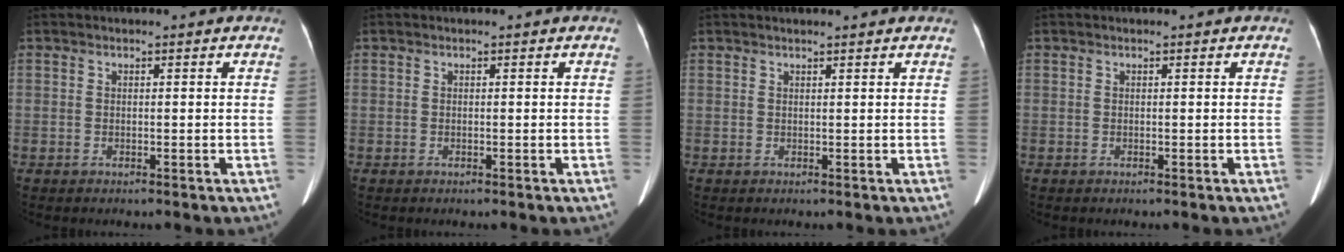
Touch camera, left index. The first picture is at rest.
{"total": 0.0}
{"total": 2.9, "force": [2.7, 0.1, 1.2], "torque": [-0.012, 0.012, 0.031]}
{"total": 0.0}